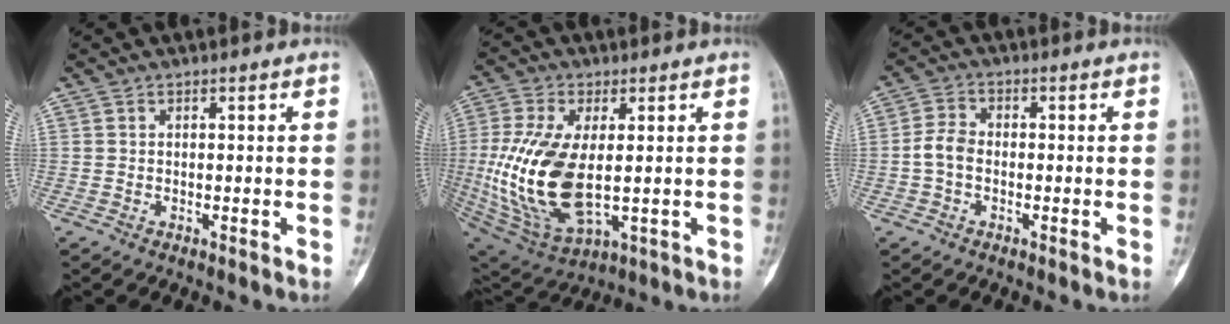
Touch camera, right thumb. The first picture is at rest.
{"total": 18.8, "force": [-0.5, 9.3, 16.4], "torque": [-0.351, -0.014, 0.011]}
{"total": 4.2, "force": [-1.0, 3.0, 2.9], "torque": [-0.056, 0.013, -0.026]}